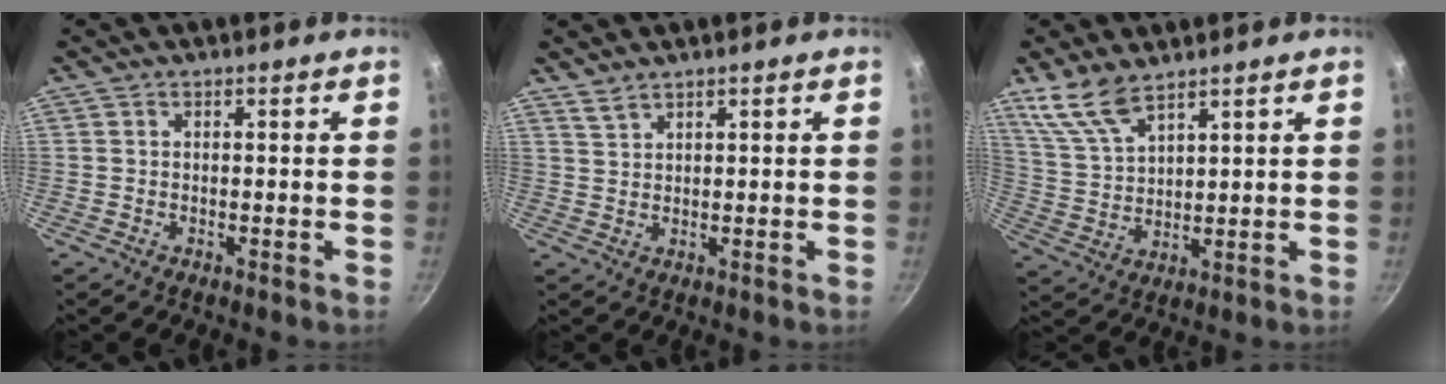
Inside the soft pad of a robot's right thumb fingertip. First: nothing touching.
{"total": 2.3, "force": [2.1, 0.5, 0.7], "torque": [-0.014, -0.008, 0.048]}
{"total": 8.2, "force": [6.3, 2.5, 4.5], "torque": [-0.093, -0.029, 0.143]}